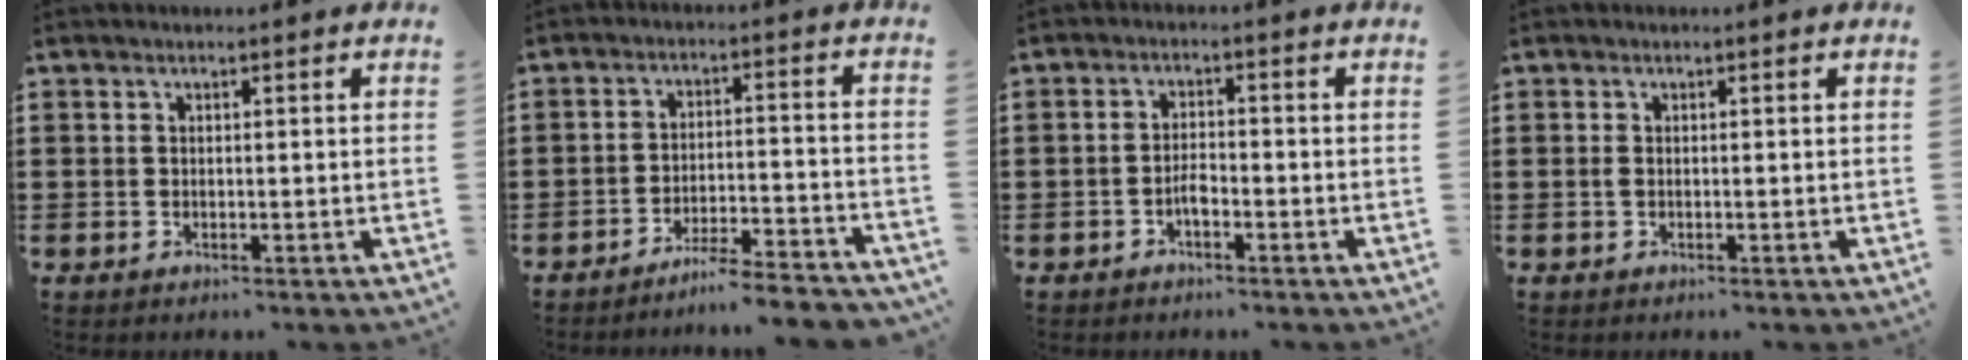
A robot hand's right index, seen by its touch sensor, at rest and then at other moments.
{"total": 5.5, "force": [-5.2, -0.6, 1.8], "torque": [-0.028, -0.009, -0.101]}
{"total": 2.4, "force": [-1.4, 0.8, 1.8], "torque": [-0.034, 0.005, -0.027]}
{"total": 0.5, "force": [-0.1, 0.2, 0.5], "torque": [-0.012, -0.002, -0.002]}